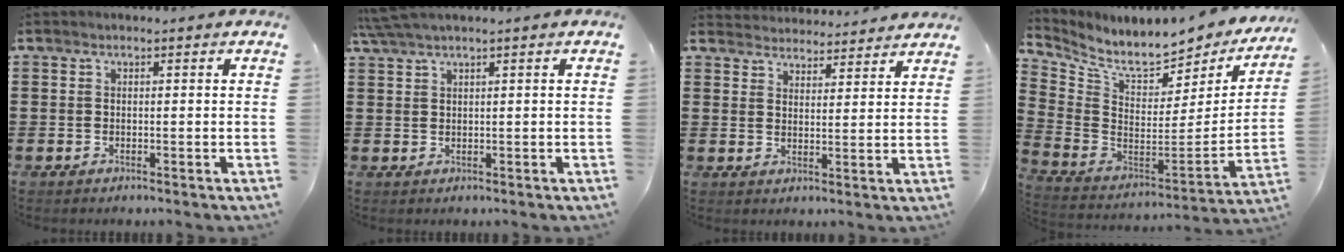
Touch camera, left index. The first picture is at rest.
{"total": 2.3, "force": [1.7, -0.2, 1.5], "torque": [-0.032, 0.000, 0.033]}
{"total": 3.8, "force": [3.8, 0.1, -0.4], "torque": [-0.006, -0.018, 0.068]}
{"total": 6.7, "force": [5.9, 1.4, 2.8], "torque": [-0.088, -0.059, 0.097]}